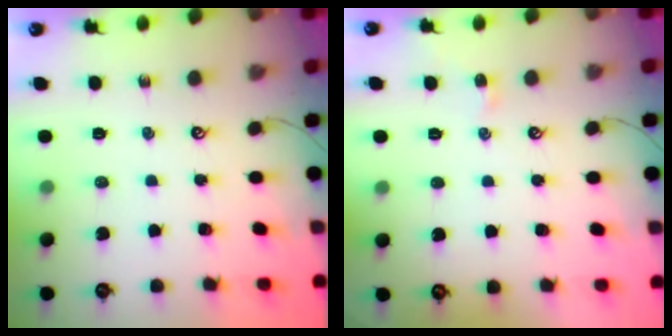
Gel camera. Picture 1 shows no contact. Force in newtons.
{"total": 0.5, "press": 0.4, "slide": 0.4}